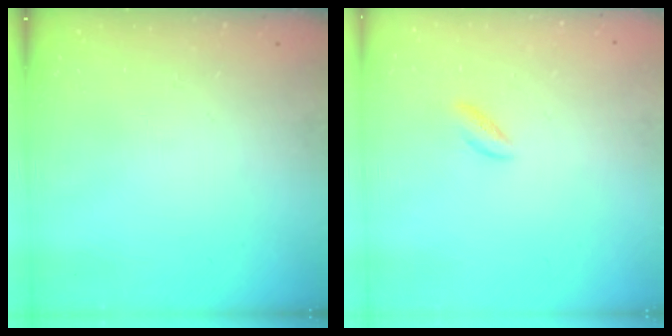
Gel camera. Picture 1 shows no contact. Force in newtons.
{"total": 4.6, "press": 4.3, "slide": 1.6}